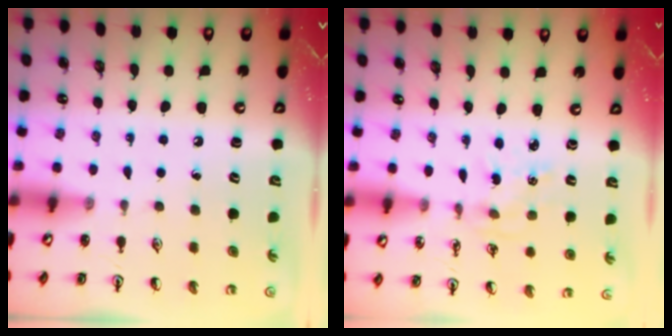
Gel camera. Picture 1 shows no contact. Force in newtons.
{"total": 0.6, "press": 0.6, "slide": 0.1}